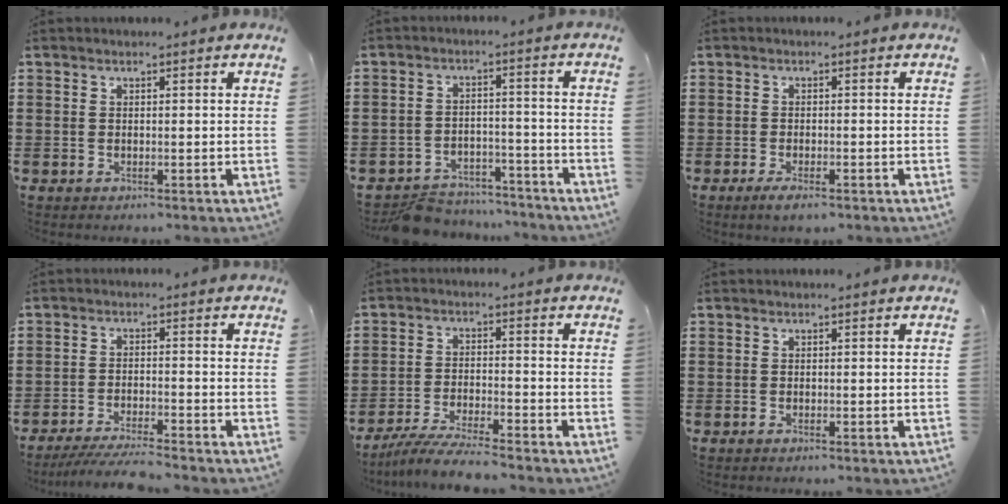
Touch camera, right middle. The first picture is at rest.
{"total": 5.6, "force": [-5.4, 1.3, 0.3], "torque": [-0.010, 0.014, -0.110]}
{"total": 1.9, "force": [-1.3, 0.4, 1.2], "torque": [-0.030, -0.001, -0.028]}
{"total": 4.8, "force": [-4.5, 0.1, 1.7], "torque": [-0.041, -0.011, -0.092]}
{"total": 5.9, "force": [-5.5, 0.1, 2.0], "torque": [-0.052, -0.012, -0.110]}
{"total": 0.5, "force": [-0.4, 0.1, 0.2], "torque": [-0.007, -0.001, -0.008]}